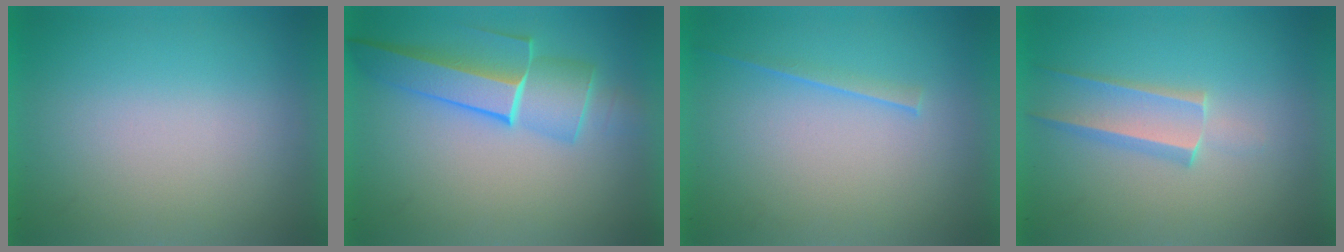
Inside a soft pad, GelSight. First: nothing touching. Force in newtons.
{"total": 5.0}
{"total": 1.7}
{"total": 2.0}